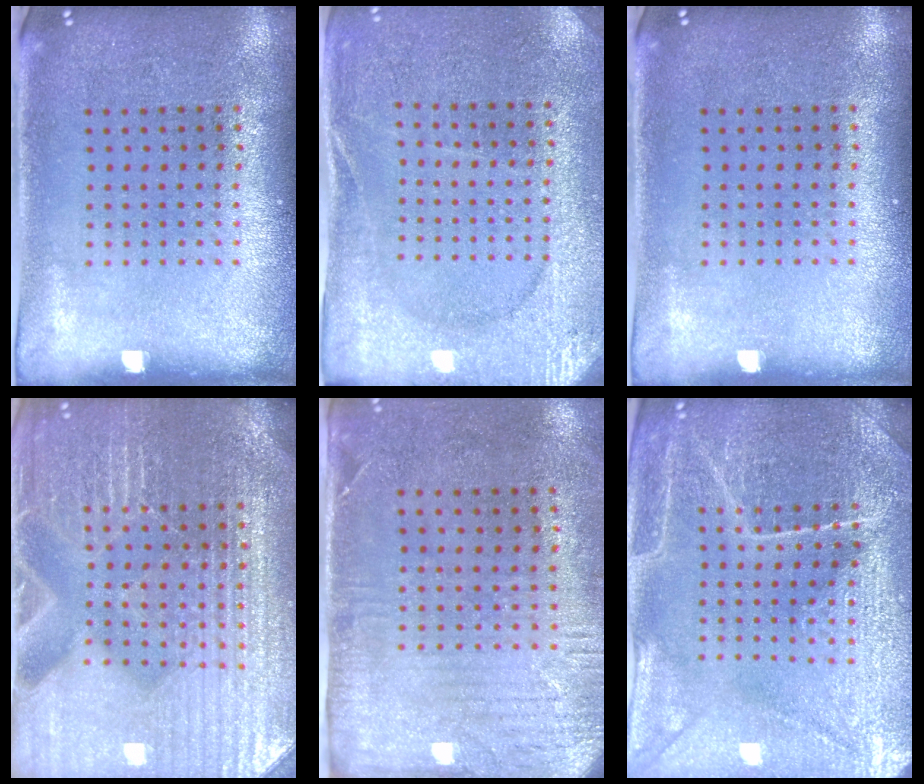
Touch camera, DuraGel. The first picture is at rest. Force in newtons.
{"total": 2.7, "press": 2.7, "slide": 0.2}
{"total": 0.0}
{"total": 4.7, "press": 4.5, "slide": 1.4}
{"total": 2.9, "press": 2.3, "slide": 1.7}
{"total": 4.4, "press": 4.3, "slide": 1.1}